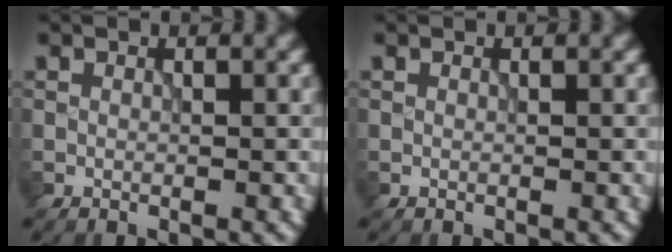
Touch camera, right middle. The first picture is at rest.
{"total": 0.0}